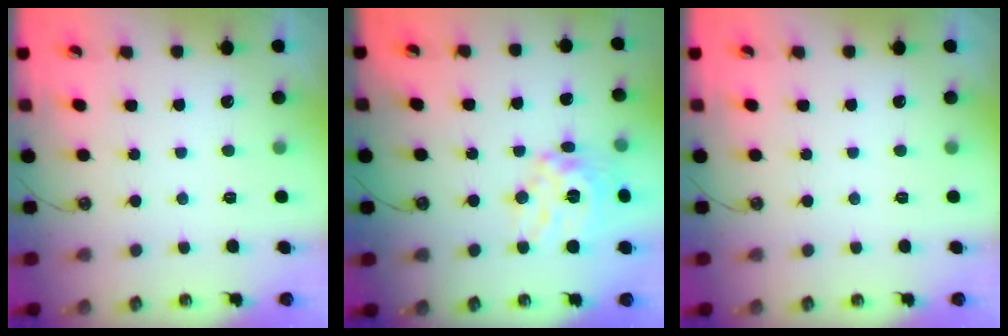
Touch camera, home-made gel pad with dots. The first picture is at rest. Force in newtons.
{"total": 14.1, "press": 14.0, "slide": 1.3}
{"total": 0.0}